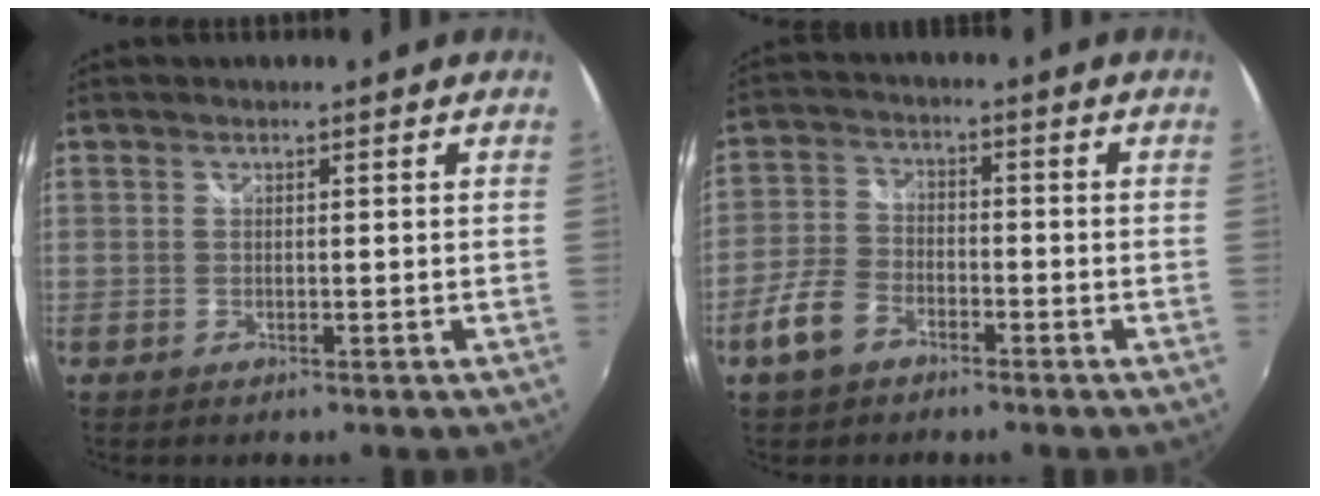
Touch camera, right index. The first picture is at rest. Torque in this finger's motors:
{"motor_torque": [-0.19, -0.30, -0.18, -0.10]}